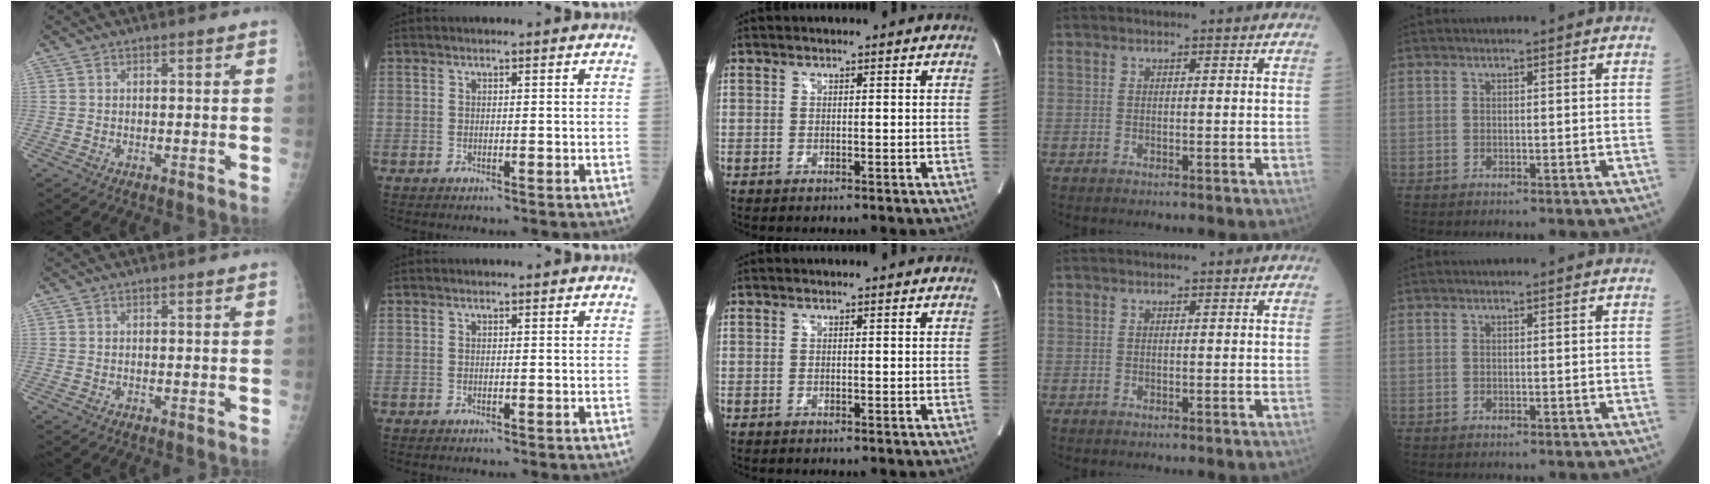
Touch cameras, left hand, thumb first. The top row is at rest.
{}